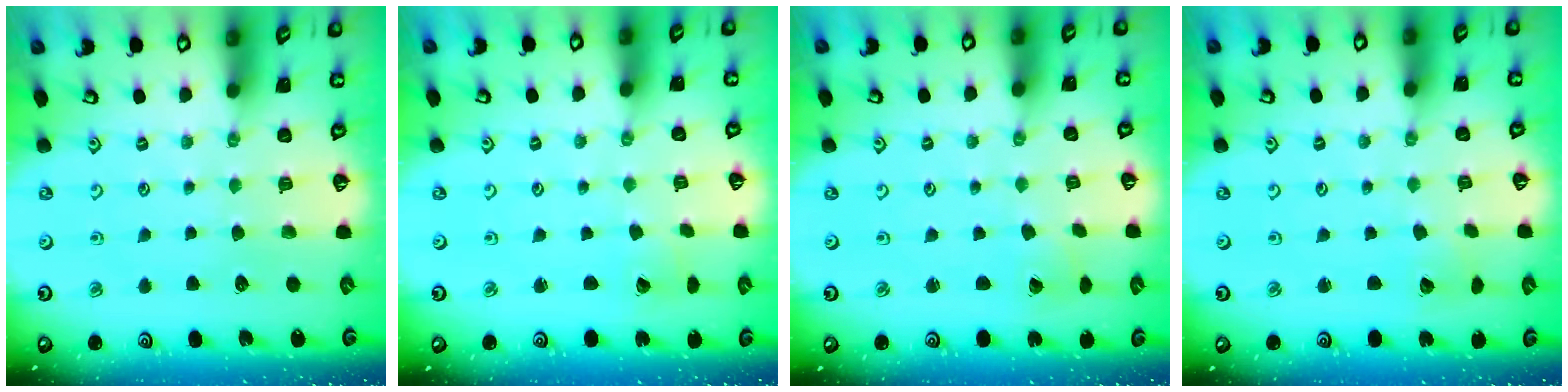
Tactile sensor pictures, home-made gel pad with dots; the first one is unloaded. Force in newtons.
{"total": 2.4, "press": 2.4, "slide": 0.1}
{"total": 2.1, "press": 2.1, "slide": 0.1}
{"total": 2.2, "press": 2.2, "slide": 0.2}